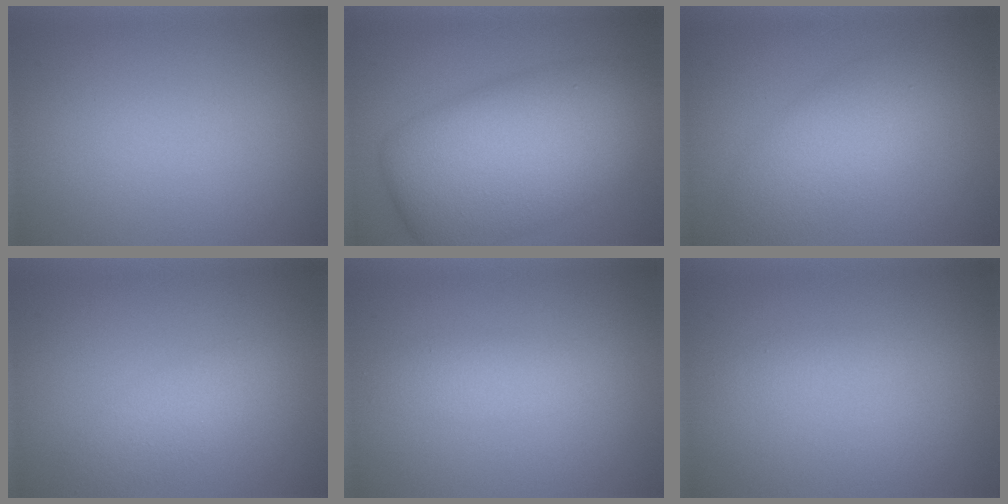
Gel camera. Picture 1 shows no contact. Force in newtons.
{"total": 11.7, "press": 11.7, "slide": 0.4}
{"total": 6.1, "press": 6.1, "slide": 0.1}
{"total": 2.6, "press": 2.6, "slide": 0.1}
{"total": 1.8, "press": 1.8, "slide": 0.1}
{"total": 1.0, "press": 1.0, "slide": 0.1}